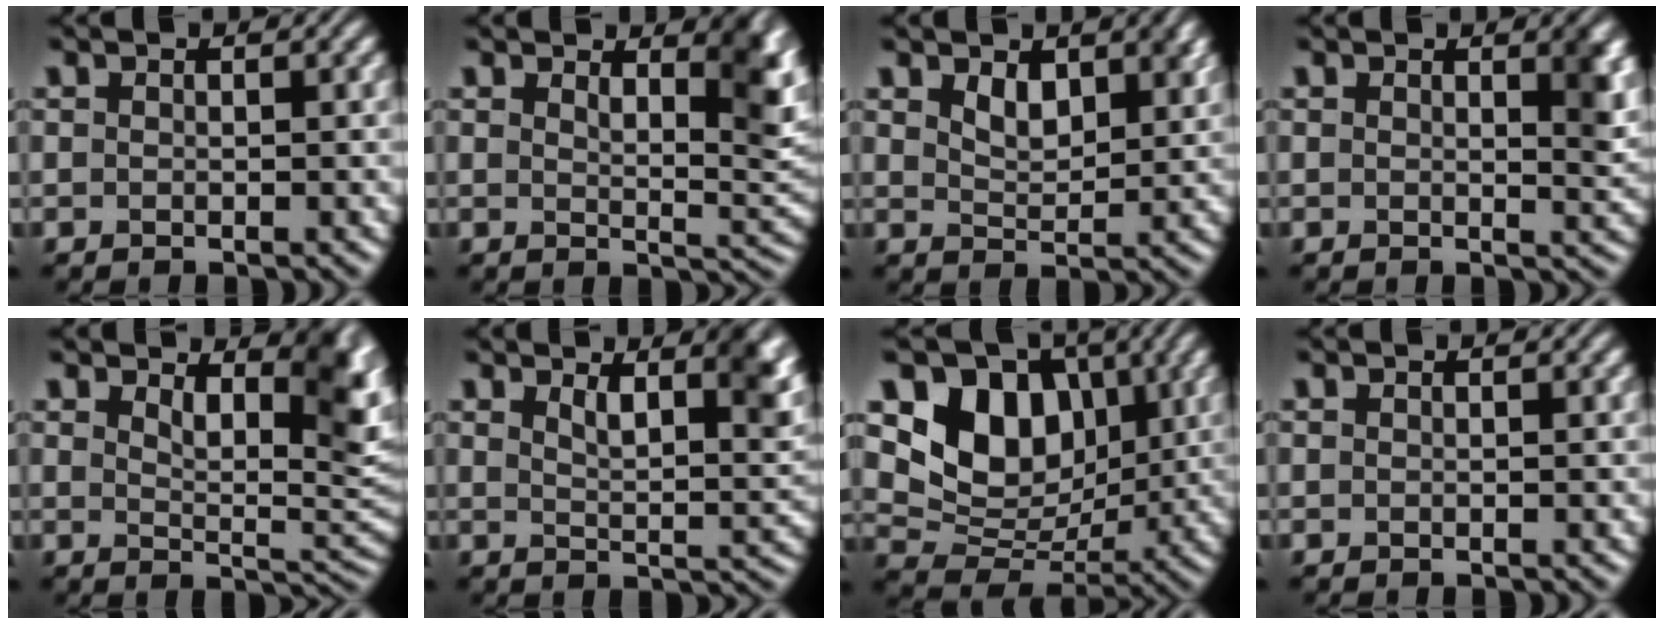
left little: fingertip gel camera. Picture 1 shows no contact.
{"total": 5.2, "force": [3.0, 1.7, 3.8], "torque": [-0.043, -0.007, 0.045]}
{"total": 2.9, "force": [1.7, 1.6, 1.8], "torque": [-0.038, -0.007, 0.033]}
{"total": 2.6, "force": [1.2, 0.7, 2.2], "torque": [-0.021, -0.003, 0.017]}
{"total": 7.5, "force": [3.8, 3.1, 5.7], "torque": [-0.076, -0.011, 0.059]}
{"total": 5.3, "force": [2.9, 1.8, 4.1], "torque": [-0.051, -0.002, 0.044]}
{"total": 8.6, "force": [2.9, 6.4, 4.9], "torque": [-0.083, -0.014, 0.044]}
{"total": 0.0}